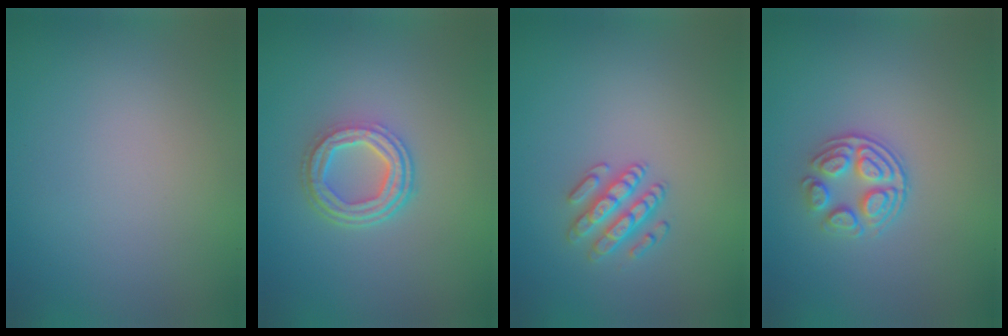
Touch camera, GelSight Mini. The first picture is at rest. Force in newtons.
{"total": 4.3, "press": 3.1, "slide": 2.9}
{"total": 2.5, "press": 2.5, "slide": 0.4}
{"total": 3.0, "press": 2.6, "slide": 1.5}